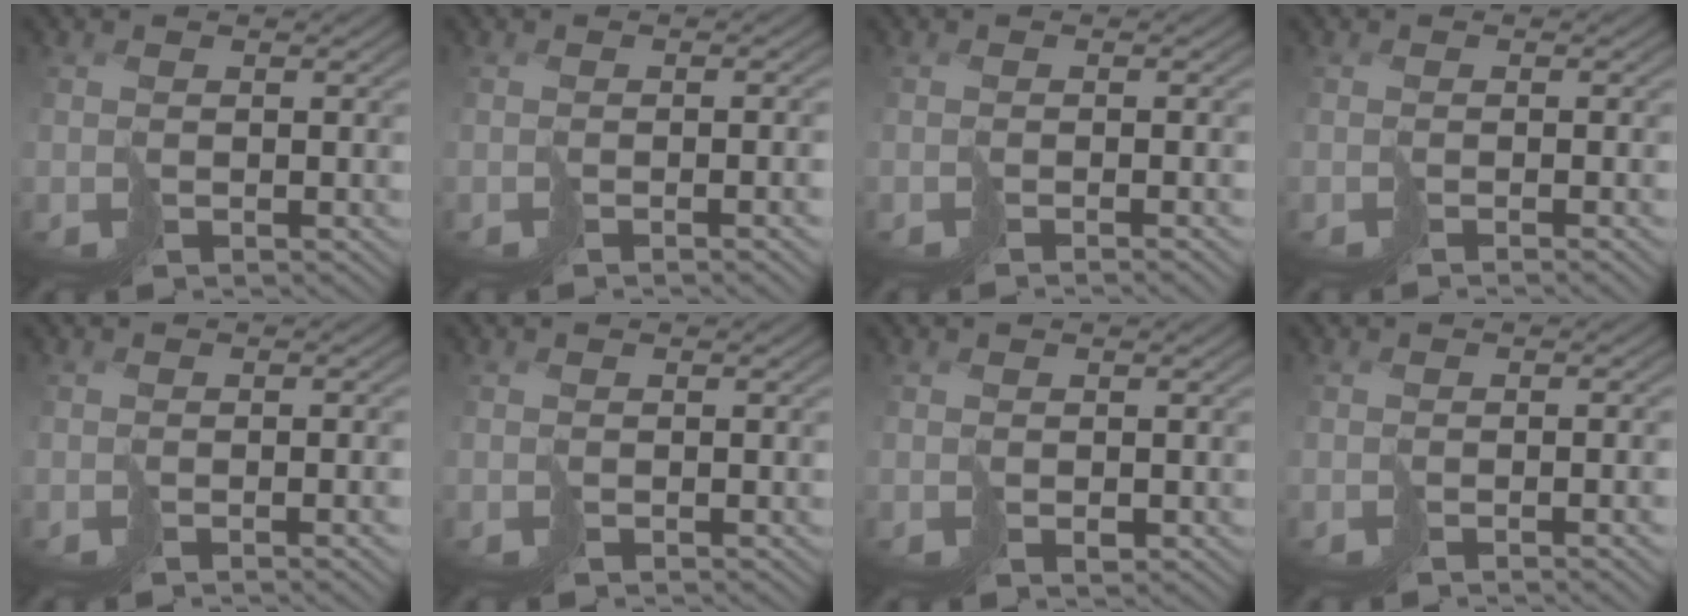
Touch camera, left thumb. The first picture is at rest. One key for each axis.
{"total": 2.5, "fx": -1.3, "fy": -0.2, "fz": 2.1, "tx": -0.022, "ty": -0.002, "tz": -0.014}
{"total": 1.8, "fx": -1.4, "fy": -0.8, "fz": 0.7, "tx": -0.005, "ty": 0.000, "tz": -0.024}
{"total": 1.5, "fx": -1.2, "fy": -0.7, "fz": 0.5, "tx": -0.003, "ty": 0.002, "tz": -0.021}
{"total": 1.6, "fx": -0.9, "fy": -0.1, "fz": 1.3, "tx": -0.015, "ty": 0.001, "tz": -0.011}
{"total": 0.0}
{"total": 0.5, "fx": 0.2, "fy": 0.3, "fz": 0.4, "tx": -0.004, "ty": 0.000, "tz": 0.009}
{"total": 2.0, "fx": -1.1, "fy": -0.2, "fz": 1.7, "tx": -0.019, "ty": 0.000, "tz": -0.013}